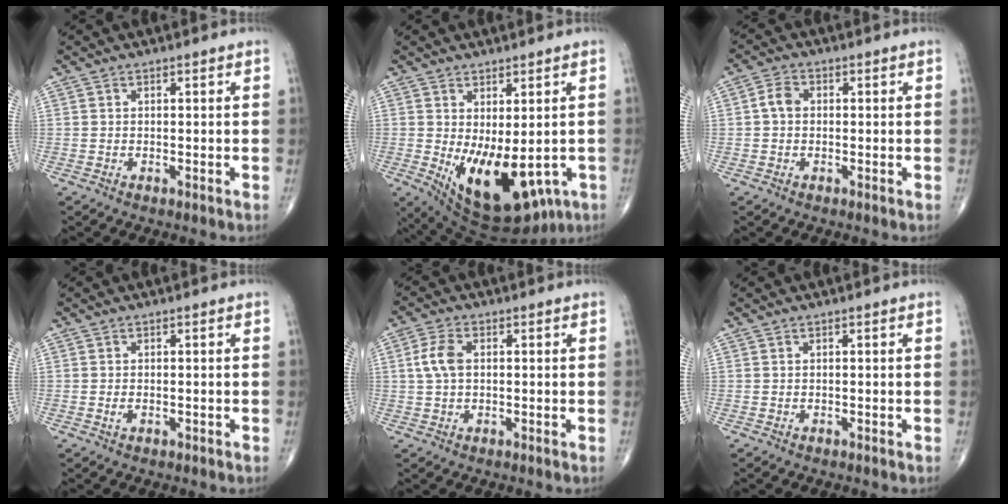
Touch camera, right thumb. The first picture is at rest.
{"total": 15.1, "force": [-3.3, 7.4, 12.7], "torque": [-0.188, -0.016, -0.022]}
{"total": 3.1, "force": [0.0, 2.5, 2.0], "torque": [-0.034, 0.011, -0.005]}
{"total": 1.0, "force": [-0.2, 0.5, 0.8], "torque": [-0.019, 0.001, -0.005]}
{"total": 4.8, "force": [0.6, 2.9, 3.8], "torque": [-0.088, 0.009, 0.009]}
{"total": 0.0}